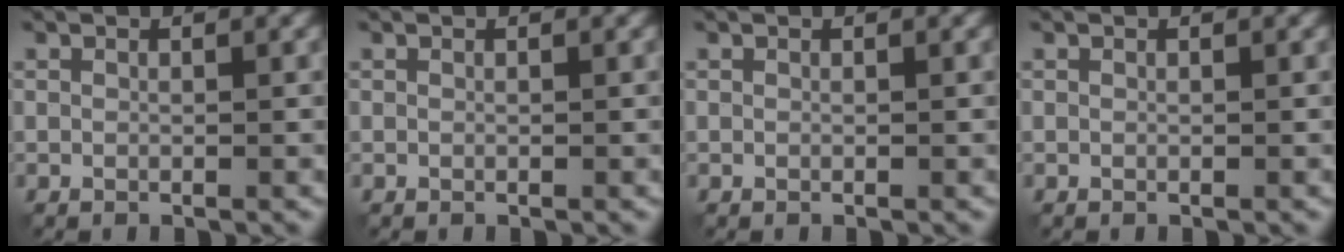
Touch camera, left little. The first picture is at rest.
{"total": 0.0}
{"total": 0.0}
{"total": 0.0}